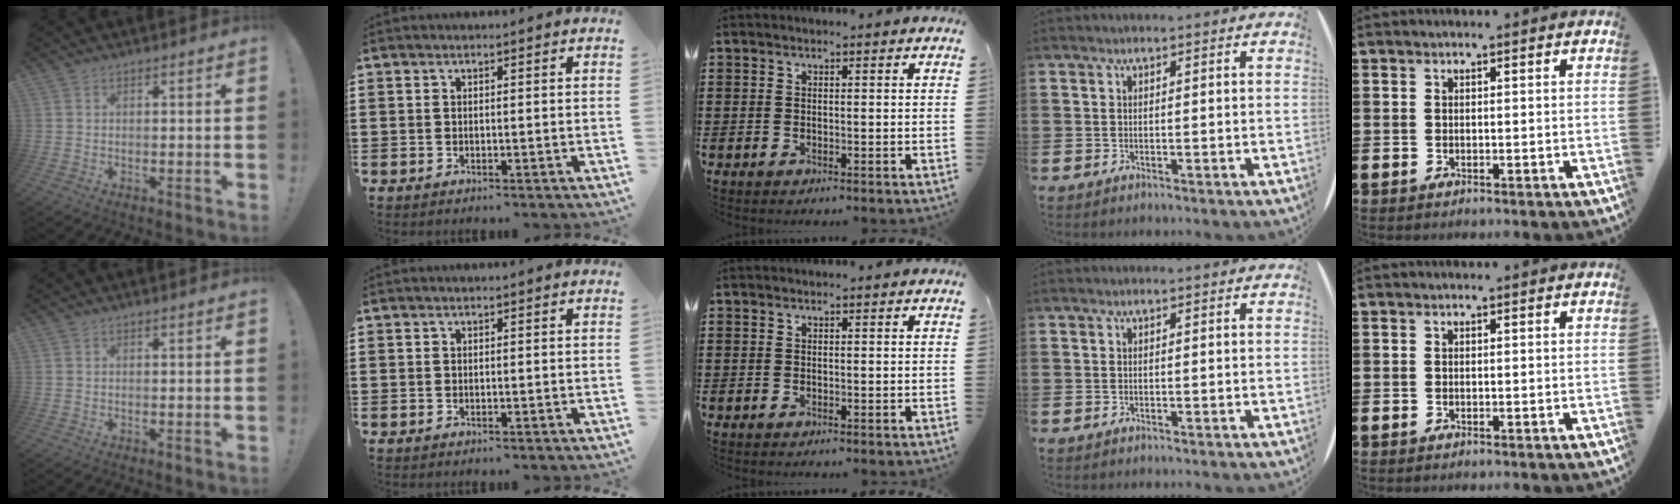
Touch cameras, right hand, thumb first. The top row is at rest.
{}